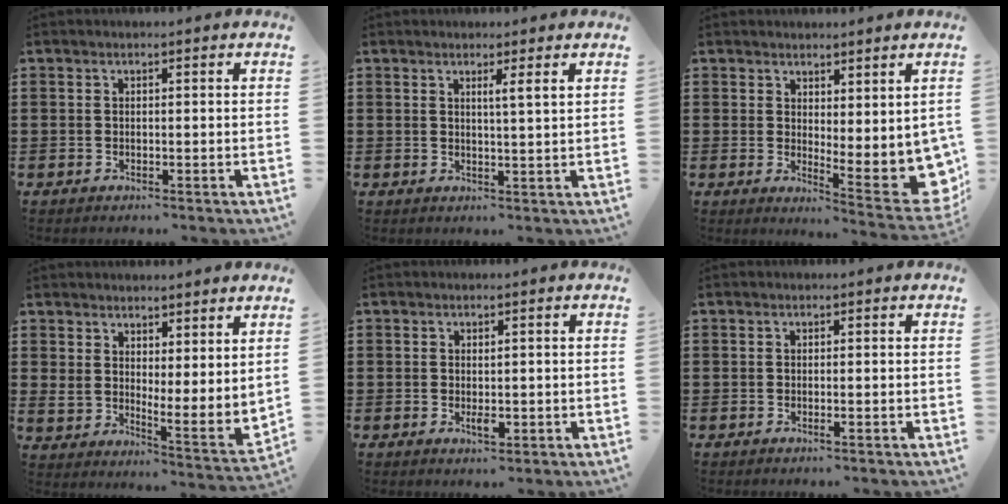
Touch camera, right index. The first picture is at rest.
{"total": 2.0, "force": [1.1, -0.4, 1.6], "torque": [-0.034, -0.005, 0.018]}
{"total": 3.9, "force": [2.0, 1.6, 2.9], "torque": [-0.048, -0.029, 0.041]}
{"total": 3.9, "force": [3.9, 0.6, 0.3], "torque": [-0.032, -0.032, 0.070]}
{"total": 1.6, "force": [-0.2, 0.8, 1.4], "torque": [-0.026, -0.001, -0.004]}
{"total": 0.6, "force": [-0.2, -0.1, 0.5], "torque": [-0.009, -0.004, -0.002]}